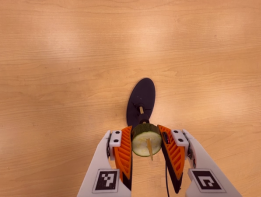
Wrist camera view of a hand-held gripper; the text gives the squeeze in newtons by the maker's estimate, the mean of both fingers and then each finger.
{"total": 12.4, "left": 11.4, "right": 13.4}